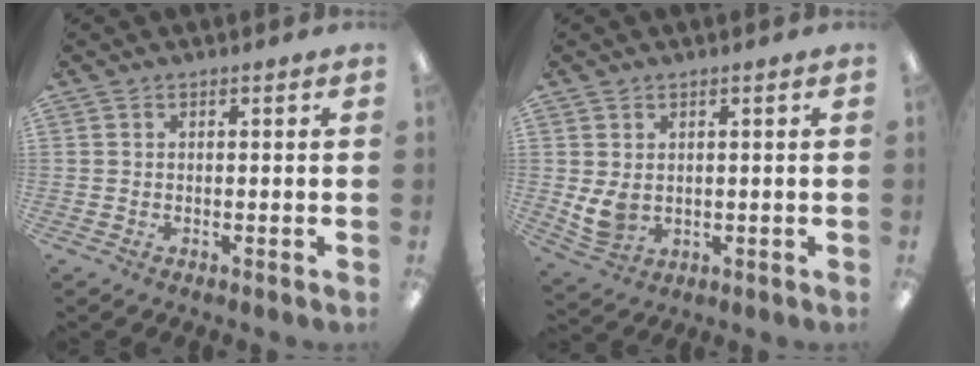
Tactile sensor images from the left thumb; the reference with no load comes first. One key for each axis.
{"total": 4.9, "fx": 1.3, "fy": 3.4, "fz": 3.2, "tx": -0.073, "ty": -0.010, "tz": 0.022}